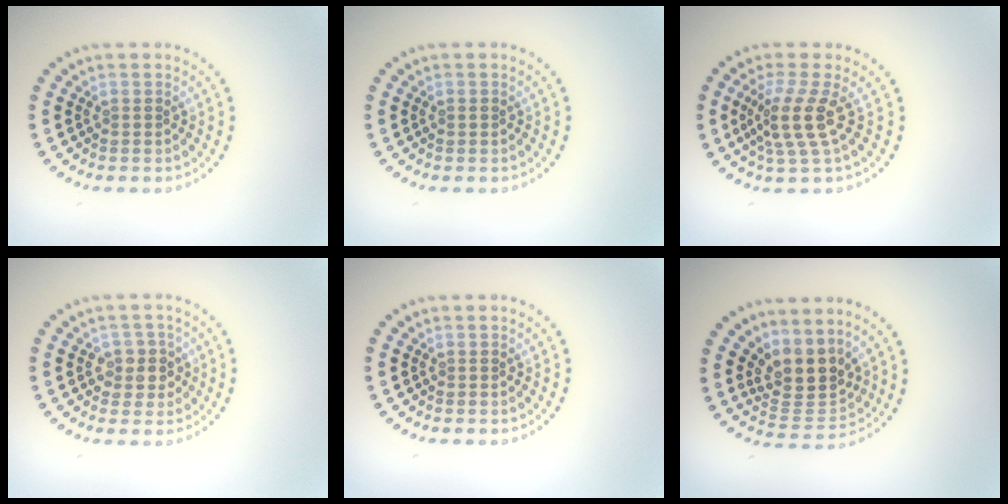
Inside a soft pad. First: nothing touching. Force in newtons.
{"total": 0.6, "press": 0.6, "slide": 0.0}
{"total": 3.7, "press": 2.8, "slide": 2.4}
{"total": 2.5, "press": 2.2, "slide": 1.0}
{"total": 0.0}
{"total": 3.8, "press": 2.9, "slide": 2.5}